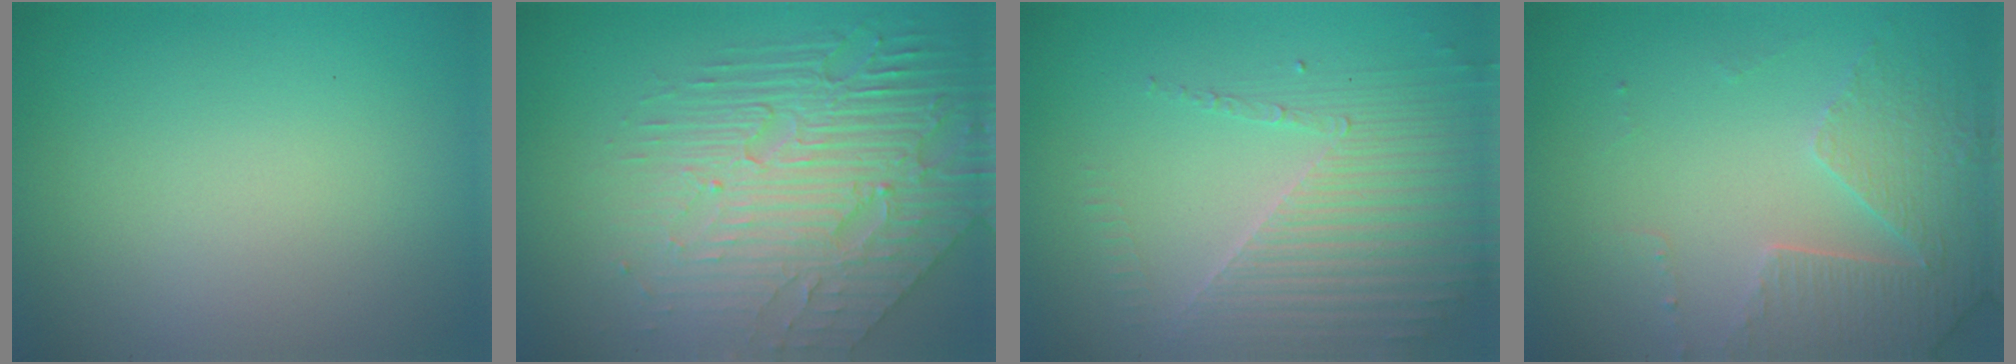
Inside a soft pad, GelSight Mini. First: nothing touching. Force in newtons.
{"total": 7.9, "press": 5.7, "slide": 5.5}
{"total": 4.0, "press": 3.7, "slide": 1.5}
{"total": 4.7, "press": 3.4, "slide": 3.3}